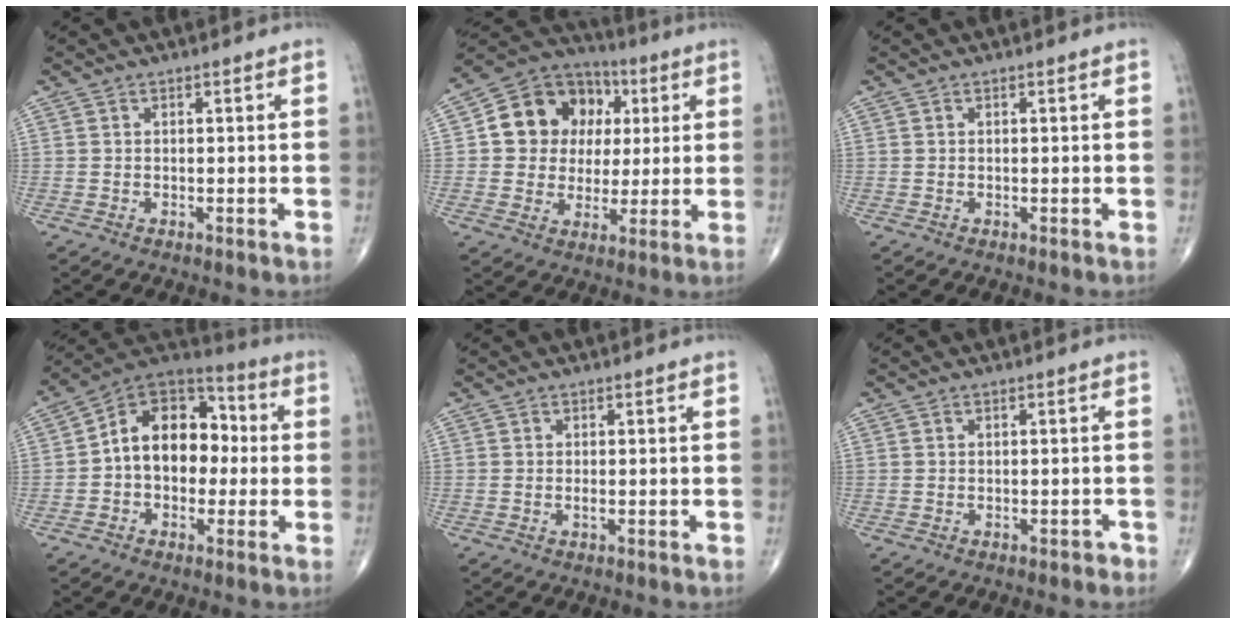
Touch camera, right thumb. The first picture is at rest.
{"total": 16.5, "force": [3.5, 14.0, 7.8], "torque": [-0.089, 0.020, 0.061]}
{"total": 0.0}
{"total": 15.3, "force": [0.2, 10.7, 10.9], "torque": [-0.131, 0.045, -0.011]}
{"total": 0.5, "force": [-0.1, 0.3, 0.4], "torque": [-0.010, -0.001, -0.001]}
{"total": 1.0, "force": [-0.6, 0.8, 0.1], "torque": [0.002, 0.006, -0.008]}